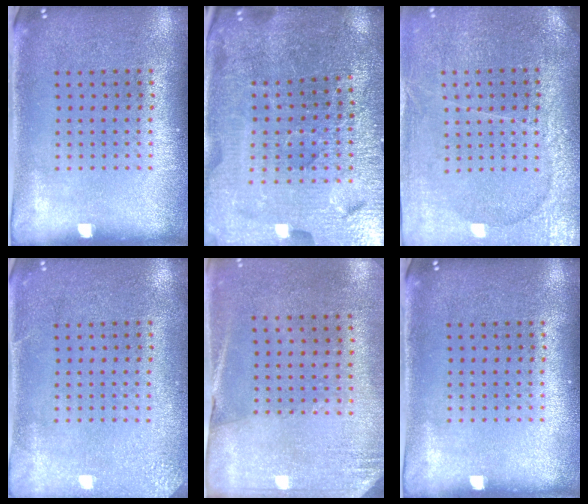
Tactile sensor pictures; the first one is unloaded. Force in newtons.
{"total": 4.8, "press": 4.6, "slide": 1.3}
{"total": 3.6, "press": 3.3, "slide": 1.4}
{"total": 2.5, "press": 2.4, "slide": 0.3}
{"total": 2.6, "press": 2.3, "slide": 1.2}
{"total": 0.0}